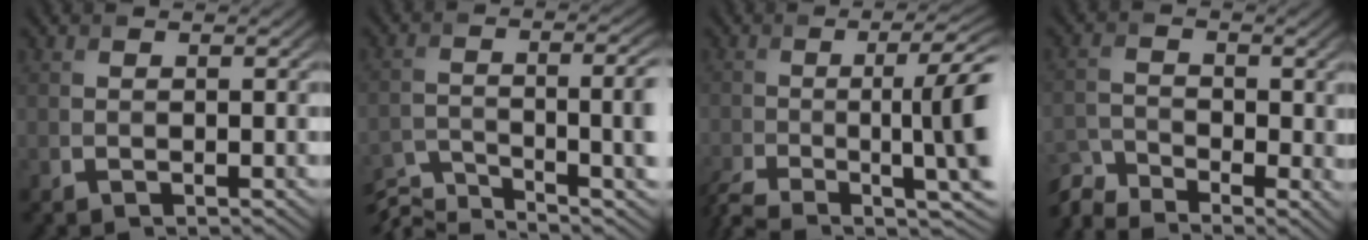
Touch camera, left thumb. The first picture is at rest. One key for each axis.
{"total": 11.1, "fx": -7.7, "fy": 2.6, "fz": 7.5, "tx": -0.122, "ty": -0.013, "tz": -0.133}
{"total": 14.3, "fx": -5.0, "fy": 3.8, "fz": 12.9, "tx": -0.196, "ty": -0.009, "tz": -0.081}
{"total": 6.3, "fx": -4.7, "fy": 2.5, "fz": 3.3, "tx": -0.073, "ty": -0.020, "tz": -0.101}